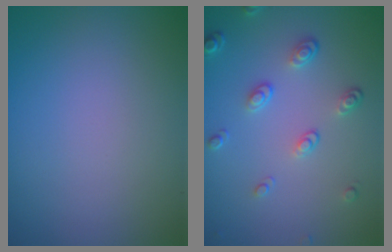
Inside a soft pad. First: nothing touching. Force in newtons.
{"total": 2.6, "press": 1.7, "slide": 2.0}